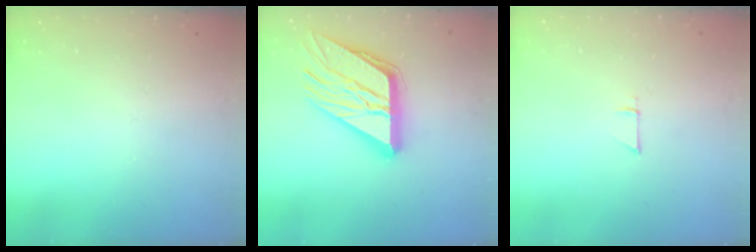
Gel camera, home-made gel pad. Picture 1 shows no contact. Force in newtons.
{"total": 21.5, "press": 21.3, "slide": 2.9}
{"total": 3.5, "press": 3.4, "slide": 0.4}